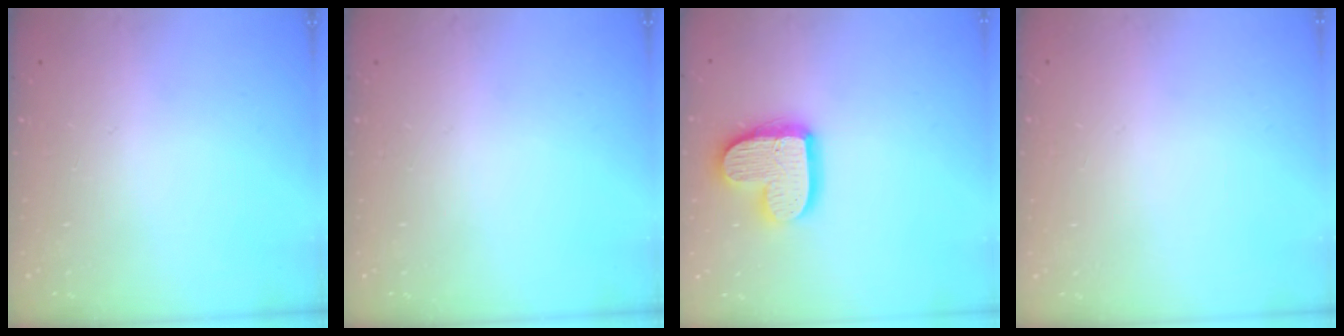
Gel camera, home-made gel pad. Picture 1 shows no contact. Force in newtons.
{"total": 0.0}
{"total": 15.6, "press": 15.5, "slide": 1.3}
{"total": 0.0}